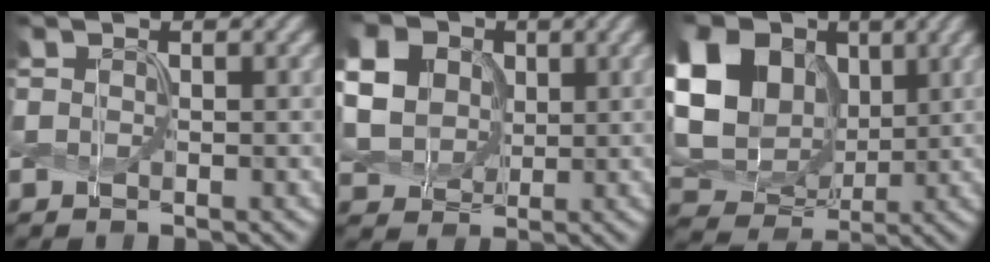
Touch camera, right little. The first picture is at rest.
{"total": 11.0, "force": [3.5, 9.0, 5.2], "torque": [-0.153, 0.028, 0.075]}
{"total": 16.1, "force": [4.5, 12.6, 9.0], "torque": [-0.236, 0.035, 0.081]}